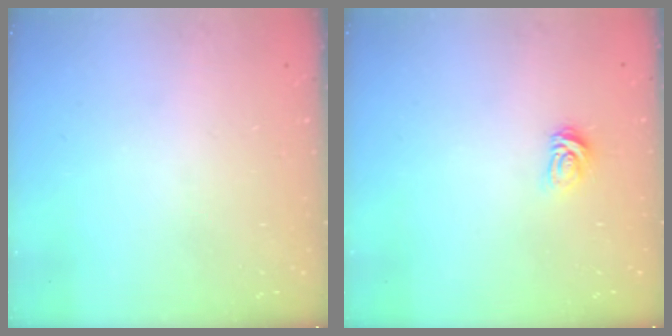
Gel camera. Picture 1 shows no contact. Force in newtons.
{"total": 4.6, "press": 4.6, "slide": 0.5}